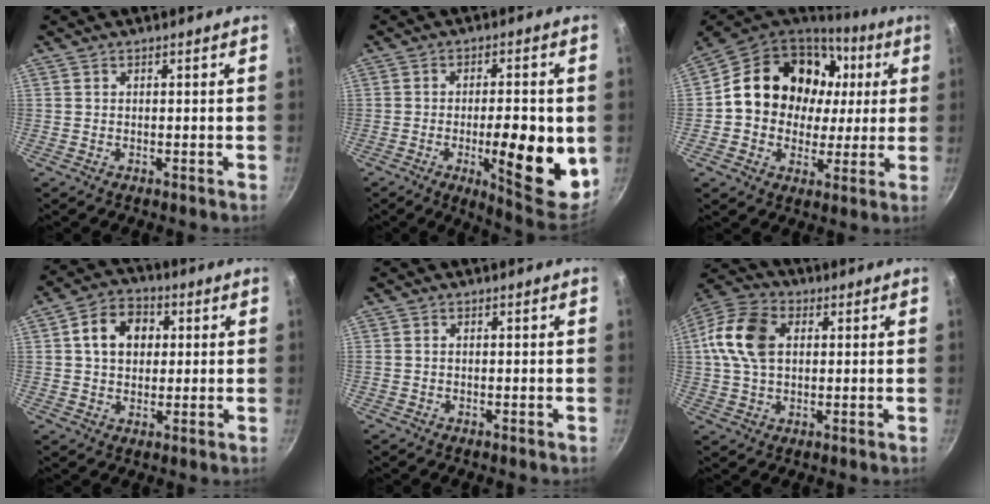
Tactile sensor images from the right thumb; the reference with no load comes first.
{"total": 16.0, "force": [-2.8, 5.2, 14.8], "torque": [-0.184, -0.007, -0.035]}
{"total": 20.5, "force": [4.2, 16.8, 10.9], "torque": [-0.164, 0.025, 0.069]}
{"total": 9.6, "force": [2.1, 7.3, 5.8], "torque": [-0.070, 0.011, 0.025]}
{"total": 0.5, "force": [0.0, 0.4, 0.4], "torque": [-0.006, 0.003, 0.000]}
{"total": 13.0, "force": [2.2, 8.8, 9.3], "torque": [-0.167, 0.017, 0.026]}